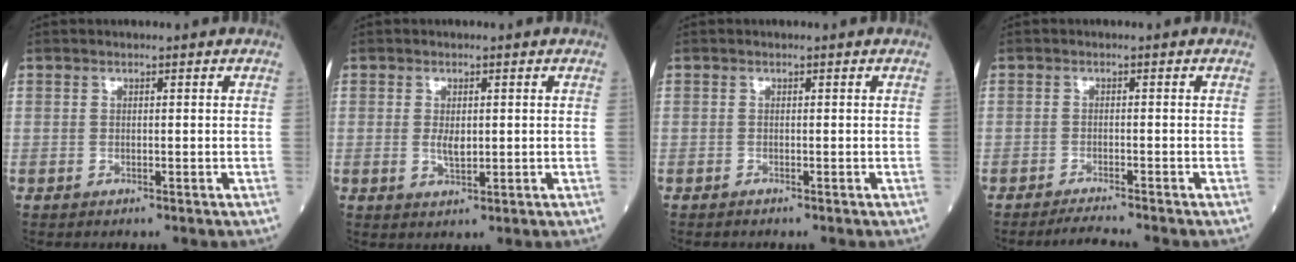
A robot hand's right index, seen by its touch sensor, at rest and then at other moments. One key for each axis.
{"total": 2.4, "fx": 0.1, "fy": 1.0, "fz": 2.1, "tx": -0.040, "ty": -0.004, "tz": 0.003}
{"total": 0.0}
{"total": 3.1, "fx": -2.9, "fy": -0.9, "fz": 0.7, "tx": -0.017, "ty": -0.016, "tz": -0.051}